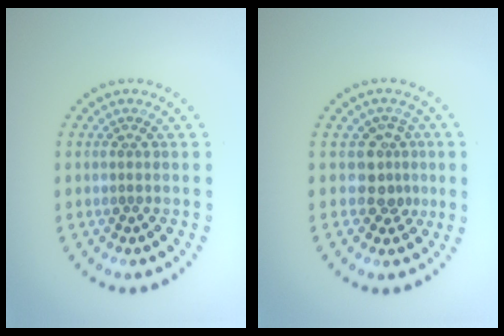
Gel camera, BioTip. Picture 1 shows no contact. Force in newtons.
{"total": 2.6, "press": 1.9, "slide": 1.7}